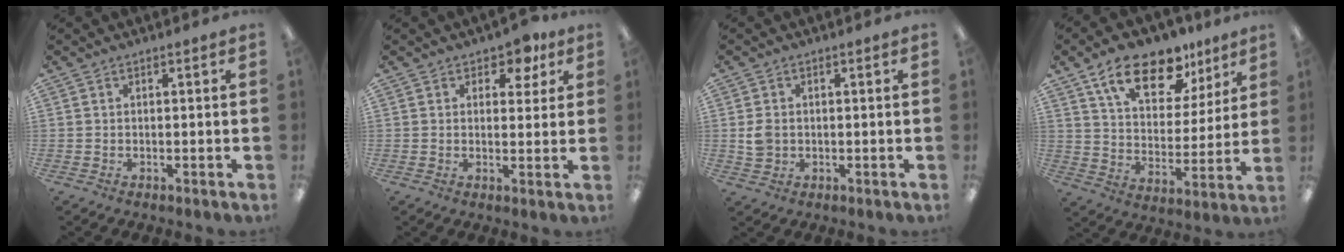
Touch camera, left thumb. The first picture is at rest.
{"total": 4.7, "force": [3.0, 3.0, 2.0], "torque": [-0.017, -0.010, 0.048]}
{"total": 3.6, "force": [0.1, 3.1, 1.9], "torque": [-0.027, 0.004, 0.001]}
{"total": 16.8, "force": [11.2, 8.3, 9.3], "torque": [-0.152, -0.056, 0.197]}